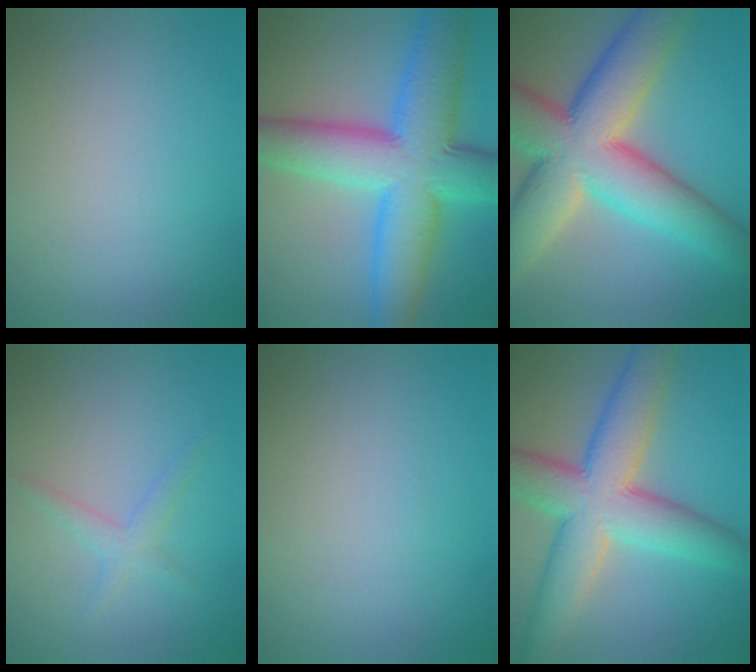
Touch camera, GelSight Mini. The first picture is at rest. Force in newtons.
{"total": 12.0, "press": 12.0, "slide": 0.1}
{"total": 14.1, "press": 14.1, "slide": 0.6}
{"total": 1.7, "press": 1.7, "slide": 0.1}
{"total": 0.0}
{"total": 10.2, "press": 10.2, "slide": 0.5}